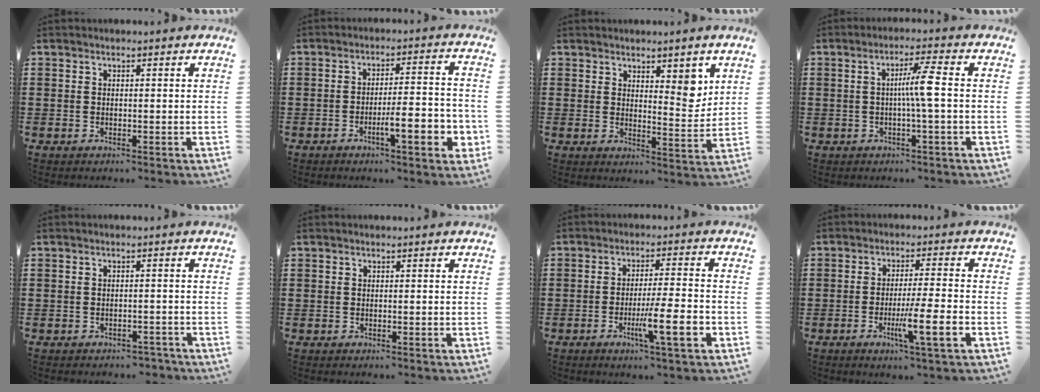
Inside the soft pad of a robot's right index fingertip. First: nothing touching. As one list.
[{"total": 7.8, "force": [-2.9, 1.6, 7.0], "torque": [-0.103, -0.005, -0.049]}, {"total": 5.4, "force": [3.7, 2.3, 3.3], "torque": [-0.048, -0.015, 0.063]}, {"total": 5.1, "force": [-0.3, -0.3, 5.1], "torque": [-0.095, -0.004, -0.011]}, {"total": 1.9, "force": [-1.9, 0.4, 0.2], "torque": [-0.012, -0.002, -0.040]}, {"total": 0.0}, {"total": 9.1, "force": [-3.3, 0.8, 8.4], "torque": [-0.139, -0.007, -0.054]}, {"total": 7.4, "force": [-2.7, 0.1, 6.9], "torque": [-0.117, -0.013, -0.047]}]